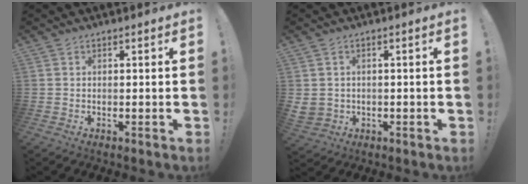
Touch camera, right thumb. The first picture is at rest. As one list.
[{"total": 3.4, "force": [0.6, 3.2, 1.0], "torque": [-0.027, -0.007, 0.011]}]